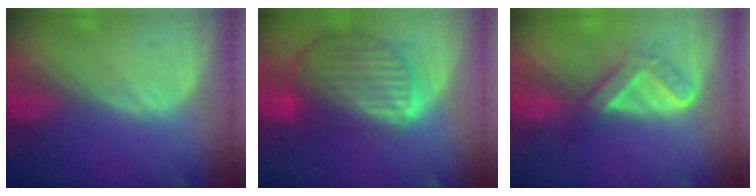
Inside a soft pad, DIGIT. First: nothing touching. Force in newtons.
{"total": 10.4, "press": 8.9, "slide": 5.4}
{"total": 4.6, "press": 4.6, "slide": 0.6}